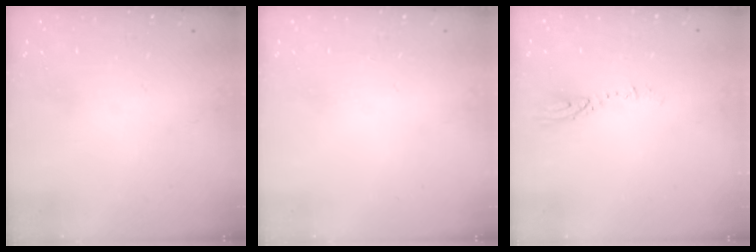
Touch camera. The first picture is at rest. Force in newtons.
{"total": 0.0}
{"total": 3.3, "press": 3.3, "slide": 0.3}